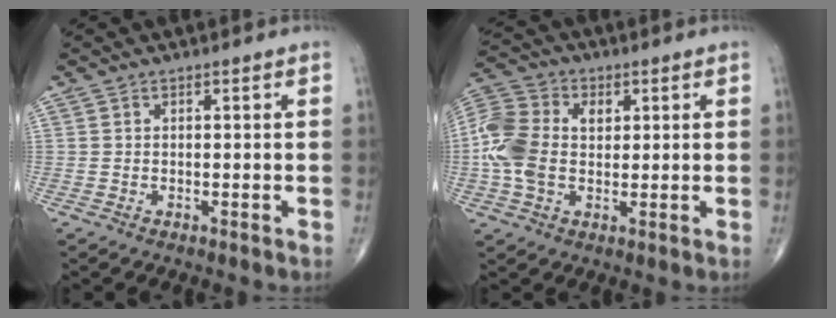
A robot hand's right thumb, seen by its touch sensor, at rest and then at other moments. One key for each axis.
{"total": 12.4, "fx": 0.9, "fy": 8.7, "fz": 8.8, "tx": -0.195, "ty": 0.019, "tz": 0.012}